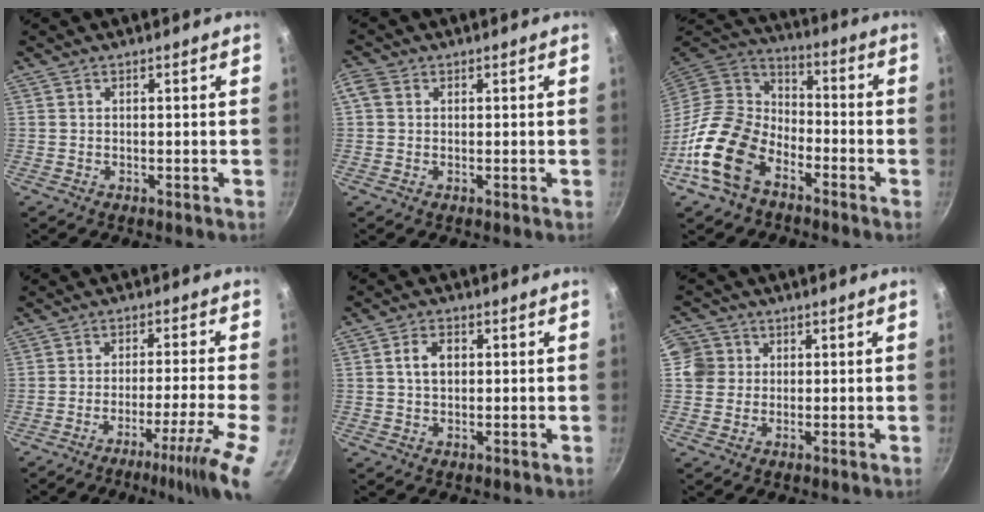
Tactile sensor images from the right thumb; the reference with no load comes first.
{"total": 2.5, "force": [0.5, 2.1, 1.4], "torque": [-0.029, 0.006, 0.004]}
{"total": 16.8, "force": [-8.5, 10.9, 9.5], "torque": [-0.157, 0.059, -0.183]}
{"total": 11.2, "force": [-5.4, -0.2, 9.9], "torque": [-0.150, 0.020, -0.086]}
{"total": 4.2, "force": [0.7, 2.9, 3.0], "torque": [-0.037, 0.006, 0.010]}
{"total": 5.2, "force": [1.0, 5.0, 0.9], "torque": [0.026, 0.002, 0.008]}